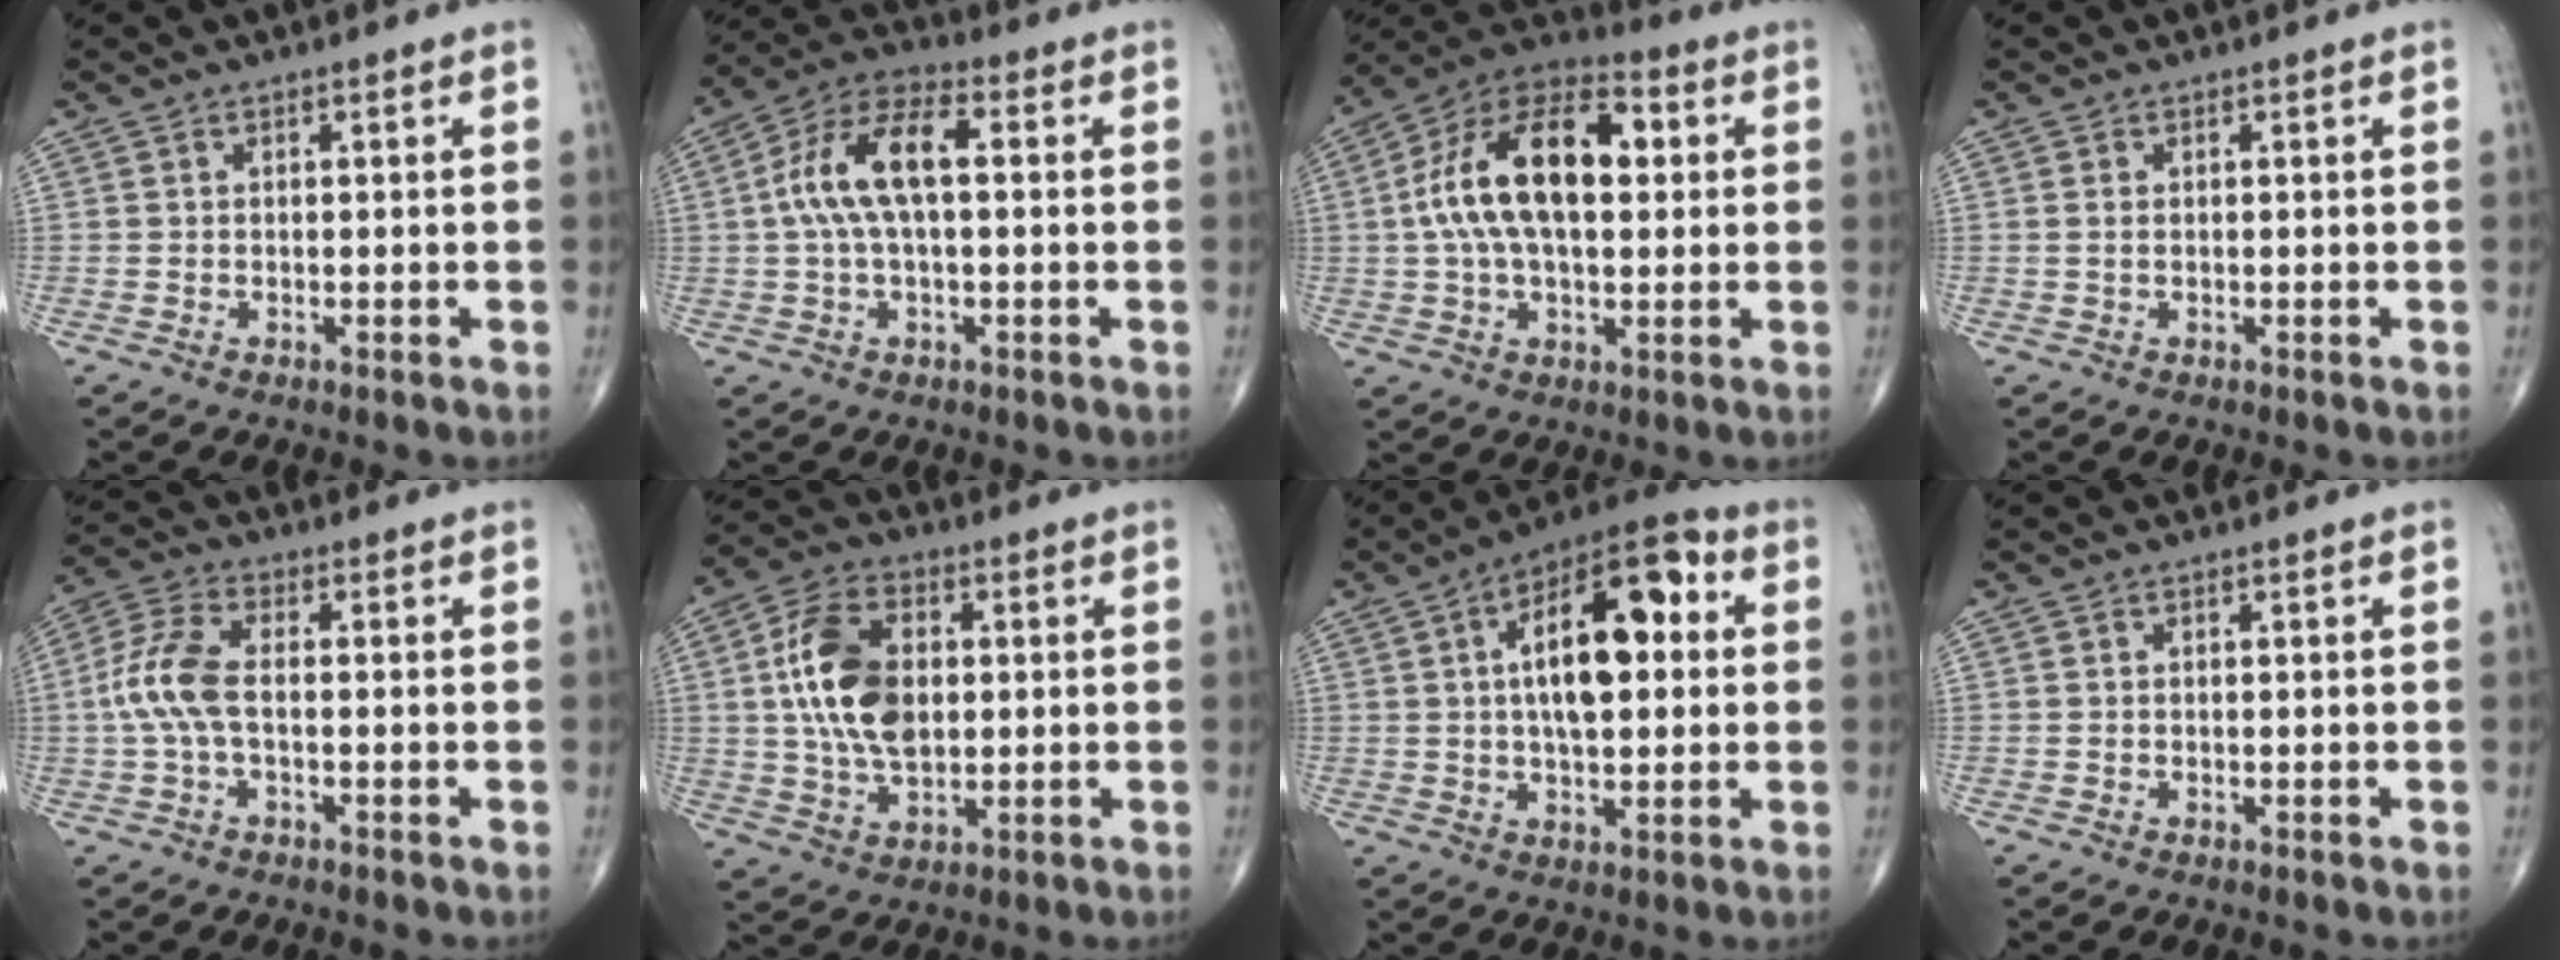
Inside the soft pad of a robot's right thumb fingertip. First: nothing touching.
{"total": 11.9, "force": [1.2, 5.3, 10.6], "torque": [-0.215, 0.036, 0.017]}
{"total": 19.1, "force": [2.6, 10.2, 16.0], "torque": [-0.276, 0.028, 0.036]}
{"total": 0.7, "force": [0.2, 0.3, 0.6], "torque": [-0.018, 0.003, 0.006]}
{"total": 8.0, "force": [-0.5, 3.7, 7.1], "torque": [-0.176, 0.022, -0.015]}
{"total": 14.2, "force": [1.6, 8.4, 11.3], "torque": [-0.204, 0.006, 0.030]}
{"total": 18.2, "force": [3.4, 8.2, 15.9], "torque": [-0.228, 0.021, 0.045]}
{"total": 0.0}